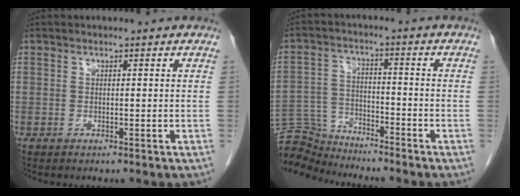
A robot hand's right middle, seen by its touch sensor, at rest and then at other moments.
{"total": 8.3, "force": [-8.3, 0.6, -0.1], "torque": [-0.009, 0.002, -0.157]}